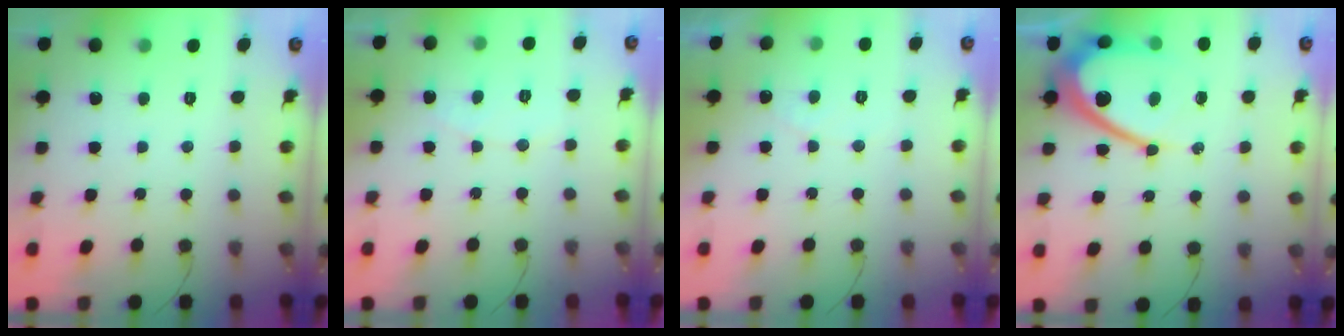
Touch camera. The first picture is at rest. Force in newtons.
{"total": 3.3, "press": 3.3, "slide": 0.3}
{"total": 3.9, "press": 3.9, "slide": 0.3}
{"total": 15.0, "press": 15.0, "slide": 0.9}